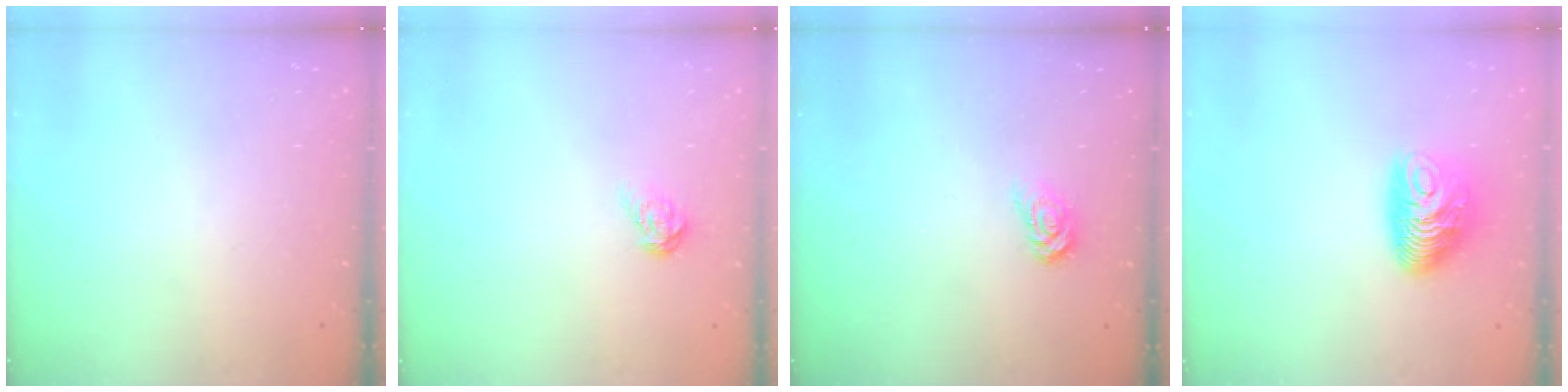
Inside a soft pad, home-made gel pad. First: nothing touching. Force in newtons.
{"total": 6.4, "press": 6.4, "slide": 0.5}
{"total": 3.1, "press": 3.1, "slide": 0.3}
{"total": 10.6, "press": 10.5, "slide": 0.9}